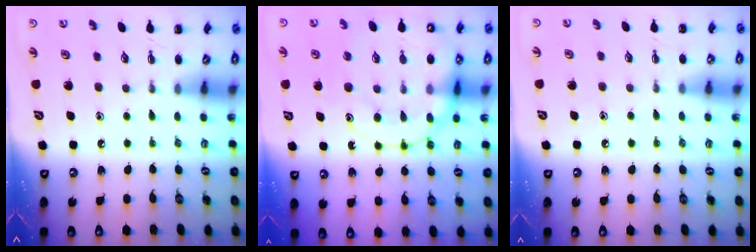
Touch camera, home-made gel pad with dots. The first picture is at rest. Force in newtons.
{"total": 20.9, "press": 20.8, "slide": 2.3}
{"total": 5.6, "press": 5.3, "slide": 1.9}